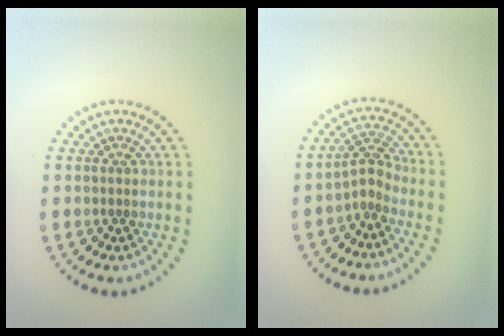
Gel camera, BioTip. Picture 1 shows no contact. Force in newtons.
{"total": 2.1, "press": 1.6, "slide": 1.5}